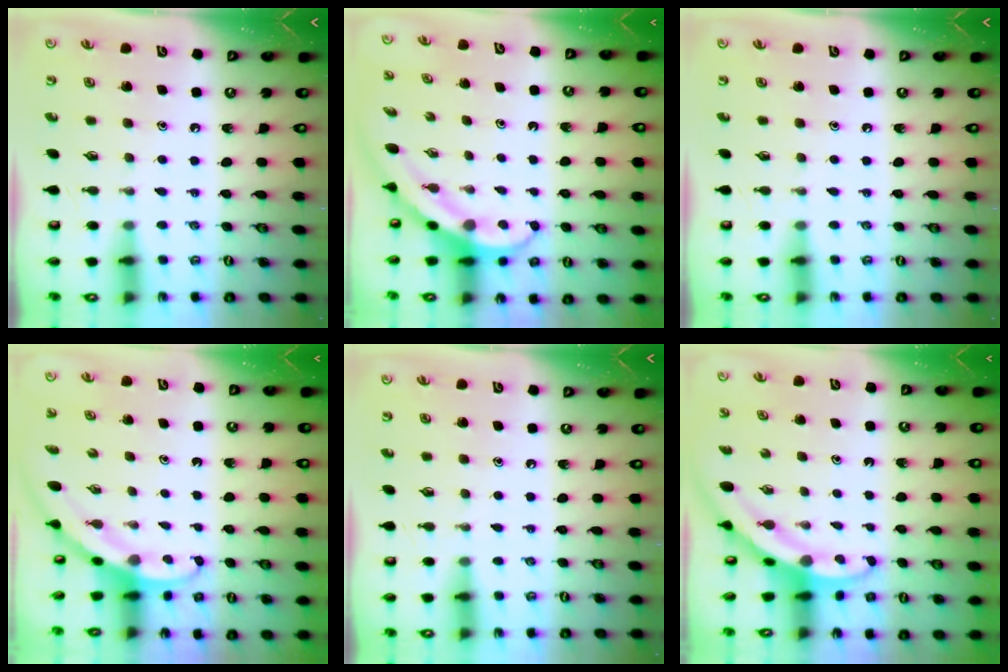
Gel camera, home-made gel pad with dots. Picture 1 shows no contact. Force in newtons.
{"total": 4.0, "press": 4.0, "slide": 0.4}
{"total": 0.0}
{"total": 3.0, "press": 3.0, "slide": 0.1}
{"total": 0.0}
{"total": 3.3, "press": 3.3, "slide": 0.2}